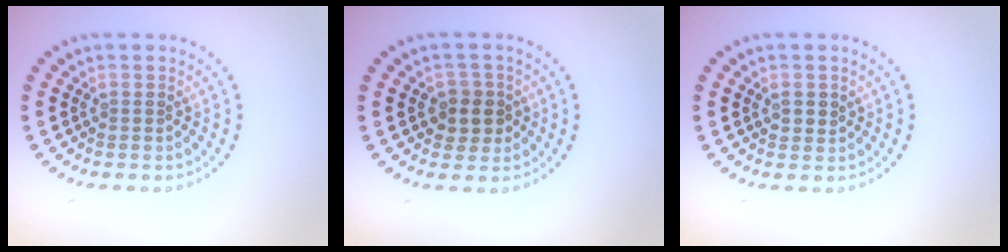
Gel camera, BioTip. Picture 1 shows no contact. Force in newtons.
{"total": 2.5, "press": 2.3, "slide": 0.9}
{"total": 1.2, "press": 1.1, "slide": 0.4}